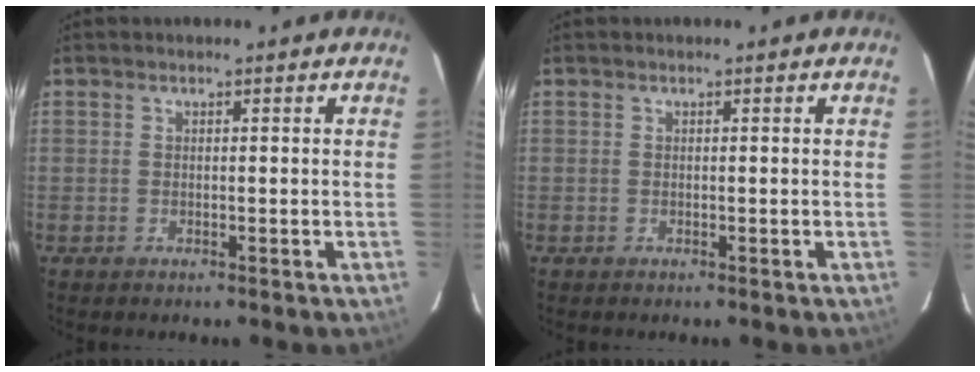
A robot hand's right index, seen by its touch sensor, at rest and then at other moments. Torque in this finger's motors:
{"motor_torque": [-0.05, 0.05, 0.00, 0.00]}